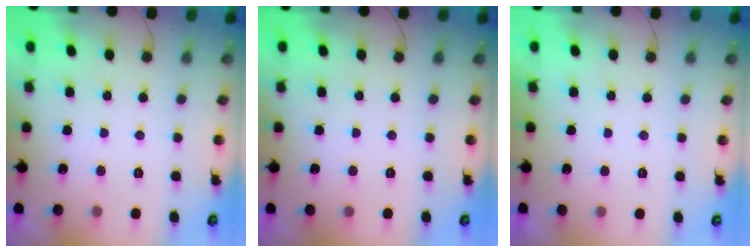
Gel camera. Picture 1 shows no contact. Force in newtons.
{"total": 0.0}
{"total": 2.3, "press": 2.2, "slide": 0.4}